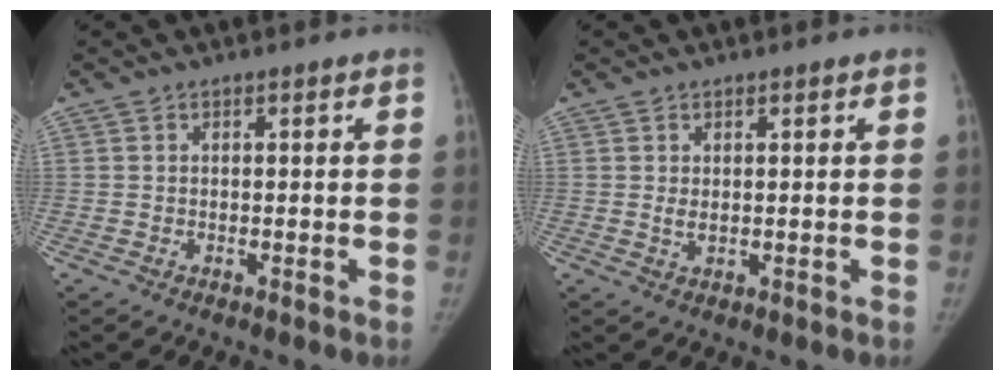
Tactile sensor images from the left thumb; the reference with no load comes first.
{"total": 1.3, "force": [0.3, 0.7, 1.1], "torque": [-0.019, -0.002, 0.011]}